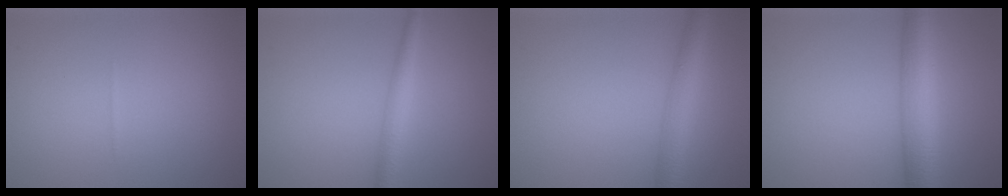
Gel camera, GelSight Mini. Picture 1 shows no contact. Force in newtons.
{"total": 2.4, "press": 2.4, "slide": 0.0}
{"total": 4.1, "press": 4.1, "slide": 0.1}
{"total": 6.5, "press": 6.5, "slide": 0.2}